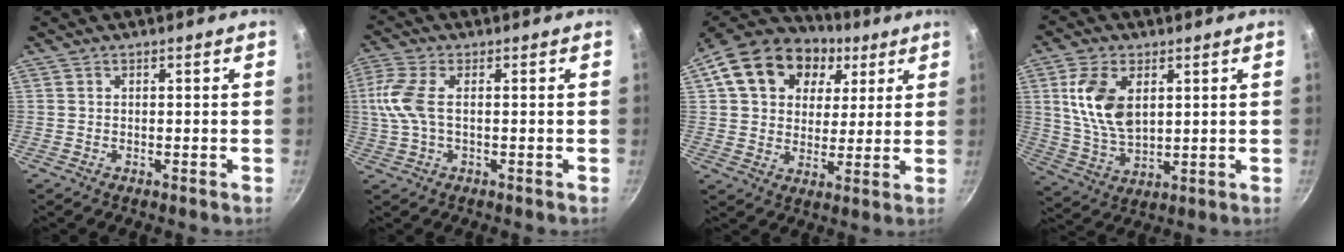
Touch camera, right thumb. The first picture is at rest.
{"total": 7.5, "force": [0.2, 3.4, 6.7], "torque": [-0.157, 0.012, -0.001]}
{"total": 20.1, "force": [7.5, 15.1, 11.0], "torque": [-0.182, 0.012, 0.117]}
{"total": 11.9, "force": [3.3, 7.0, 9.1], "torque": [-0.166, -0.021, 0.071]}